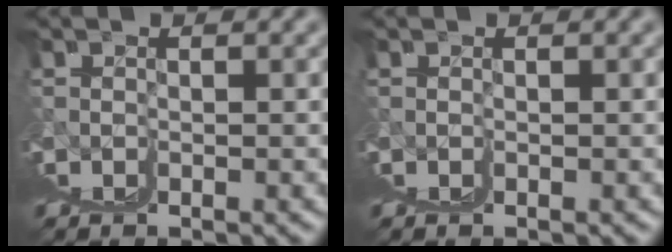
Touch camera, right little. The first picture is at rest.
{"total": 0.0}